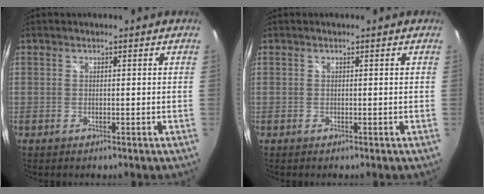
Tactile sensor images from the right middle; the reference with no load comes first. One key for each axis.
{"total": 0.0}